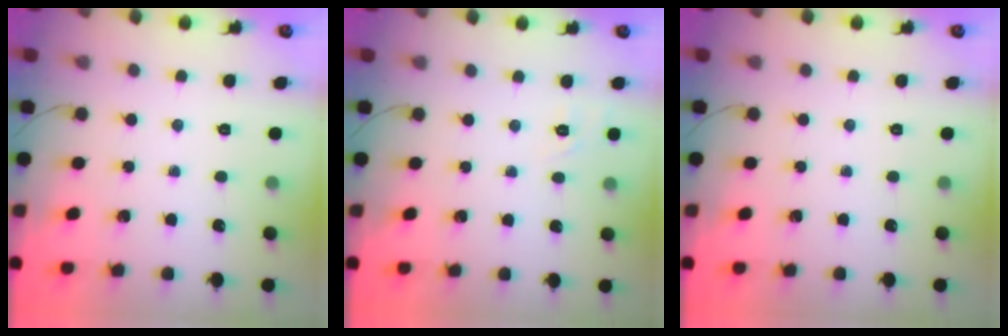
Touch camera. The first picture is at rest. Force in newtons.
{"total": 1.8, "press": 0.3, "slide": 1.8}
{"total": 0.0}